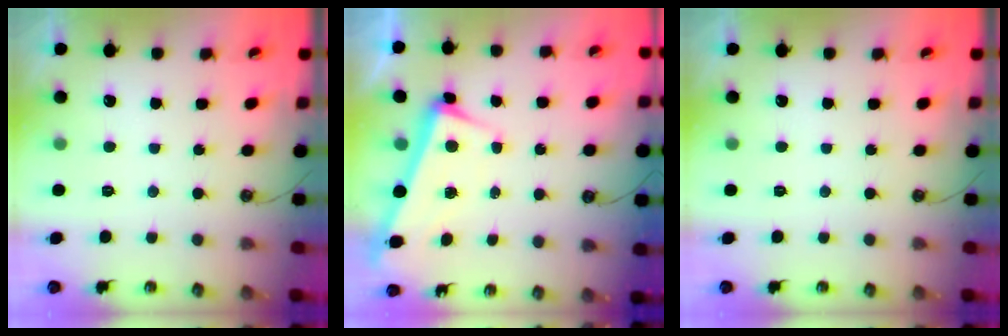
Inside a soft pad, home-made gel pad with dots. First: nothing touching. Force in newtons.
{"total": 3.3, "press": 3.1, "slide": 0.9}
{"total": 0.0}